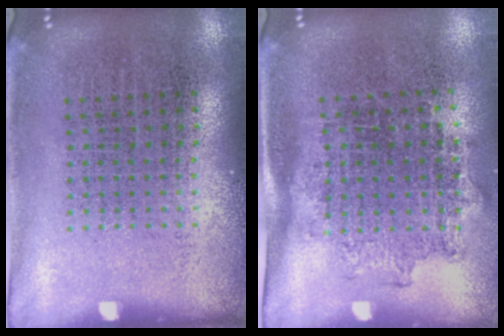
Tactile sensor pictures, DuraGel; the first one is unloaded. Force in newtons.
{"total": 1.3, "press": 1.0, "slide": 0.8}